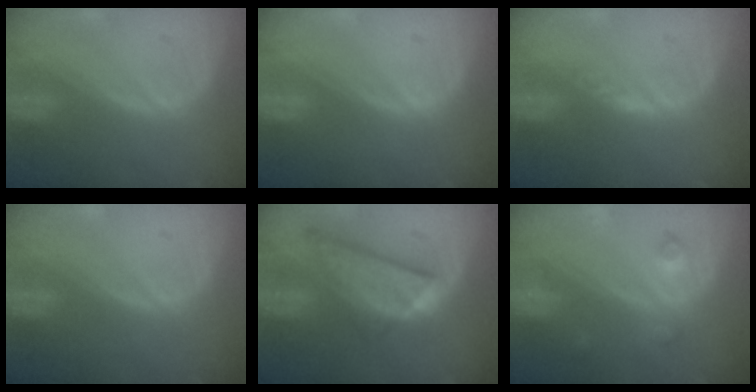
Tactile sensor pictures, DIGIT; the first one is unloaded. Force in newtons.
{"total": 0.0}
{"total": 1.4, "press": 1.1, "slide": 0.8}
{"total": 0.0}
{"total": 8.5, "press": 7.3, "slide": 4.5}
{"total": 3.5, "press": 3.2, "slide": 1.3}